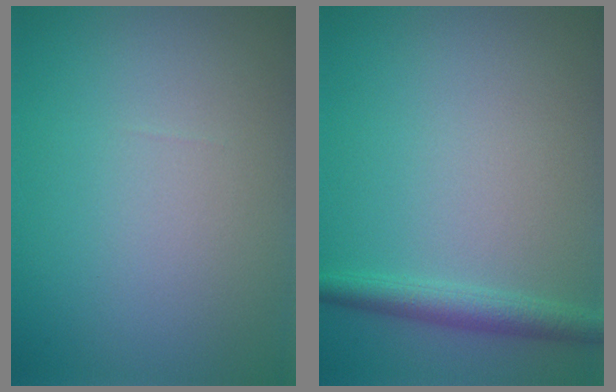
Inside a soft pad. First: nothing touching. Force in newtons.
{"total": 2.4, "press": 2.4, "slide": 0.0}